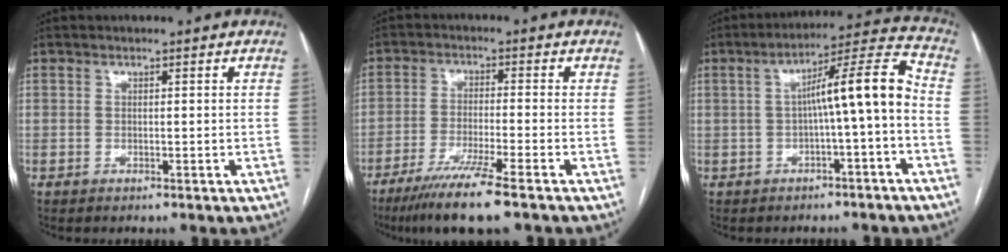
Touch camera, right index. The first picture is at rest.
{"total": 9.3, "force": [-6.5, -0.6, 6.6], "torque": [-0.114, -0.028, -0.115]}
{"total": 10.2, "force": [-1.1, 0.3, 10.1], "torque": [-0.153, 0.034, -0.018]}